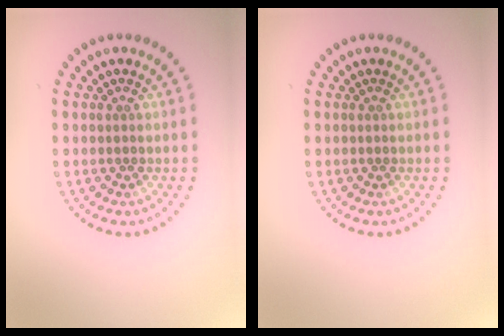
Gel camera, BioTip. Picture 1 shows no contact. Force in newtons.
{"total": 0.0}